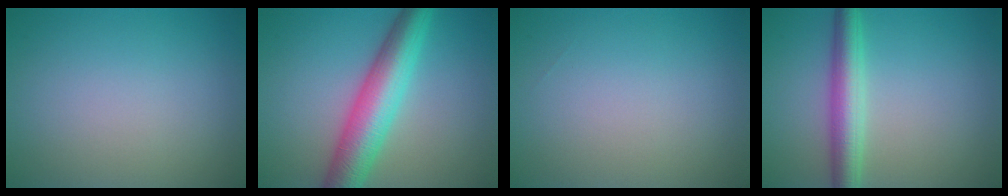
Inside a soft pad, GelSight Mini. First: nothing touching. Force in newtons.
{"total": 7.2, "press": 7.2, "slide": 0.1}
{"total": 0.0}
{"total": 4.4, "press": 4.4, "slide": 0.1}